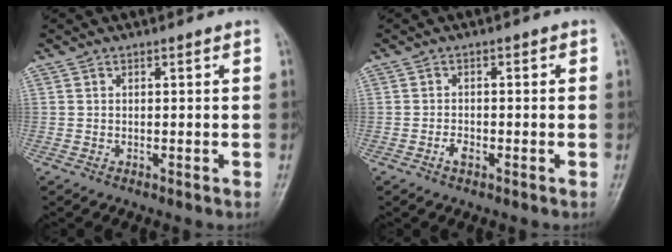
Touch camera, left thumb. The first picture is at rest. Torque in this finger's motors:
{"motor_torque": [-0.11, 0.05, -0.22, -0.20, 0.00]}